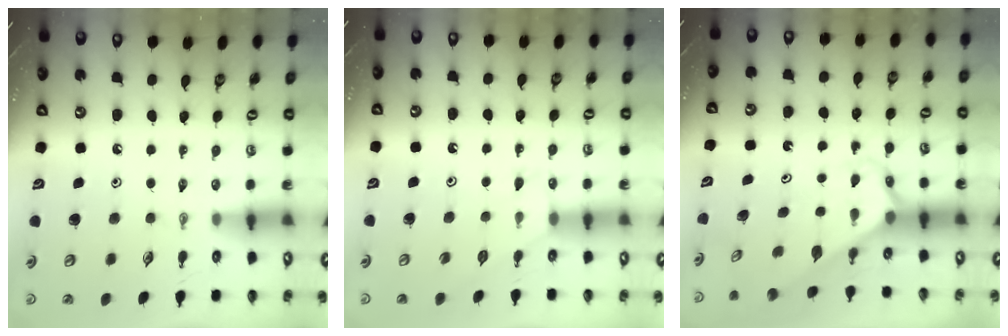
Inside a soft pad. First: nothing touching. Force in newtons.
{"total": 4.6, "press": 4.6, "slide": 0.5}
{"total": 2.7, "press": 2.7, "slide": 0.1}